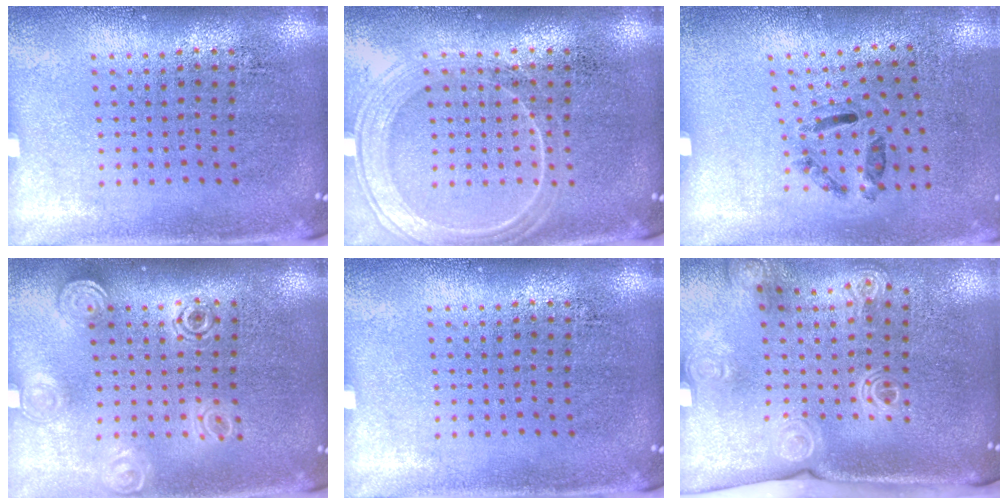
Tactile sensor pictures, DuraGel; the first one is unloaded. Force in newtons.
{"total": 2.4, "press": 2.4, "slide": 0.4}
{"total": 1.3, "press": 0.6, "slide": 1.1}
{"total": 1.4, "press": 1.2, "slide": 0.7}
{"total": 0.0}
{"total": 2.1, "press": 1.6, "slide": 1.3}